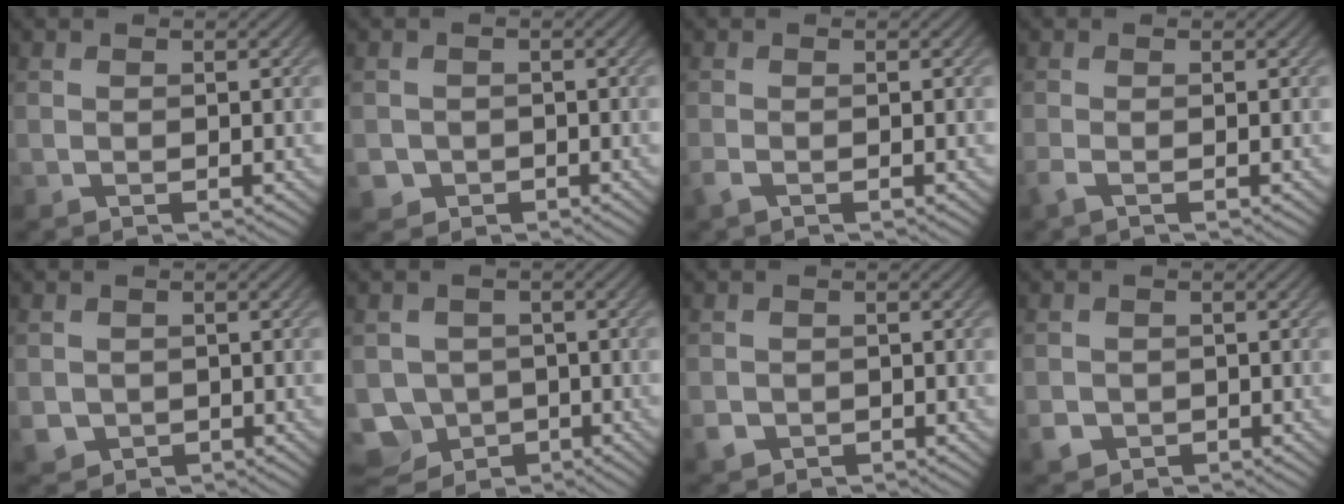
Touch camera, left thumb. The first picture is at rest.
{"total": 2.1, "force": [-0.9, 1.8, 0.3], "torque": [-0.003, -0.007, -0.020]}
{"total": 1.1, "force": [-0.7, 0.2, 0.8], "torque": [-0.021, -0.002, -0.018]}
{"total": 1.2, "force": [-0.7, 0.0, 1.0], "torque": [-0.026, -0.003, -0.021]}
{"total": 2.3, "force": [-0.5, 2.1, 0.5], "torque": [-0.020, -0.015, -0.009]}
{"total": 6.5, "force": [-2.7, 5.6, 1.9], "torque": [-0.051, -0.020, -0.055]}
{"total": 1.7, "force": [-0.8, 1.4, 0.5], "torque": [-0.010, -0.008, -0.017]}
{"total": 2.1, "force": [-0.9, 1.7, 0.6], "torque": [-0.013, -0.009, -0.020]}